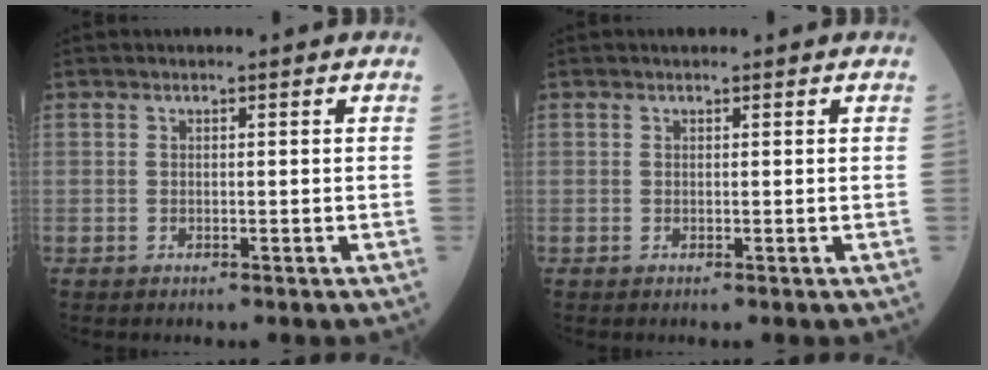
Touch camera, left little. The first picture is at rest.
{"total": 0.6, "force": [0.4, 0.3, 0.2], "torque": [-0.011, 0.006, 0.006]}